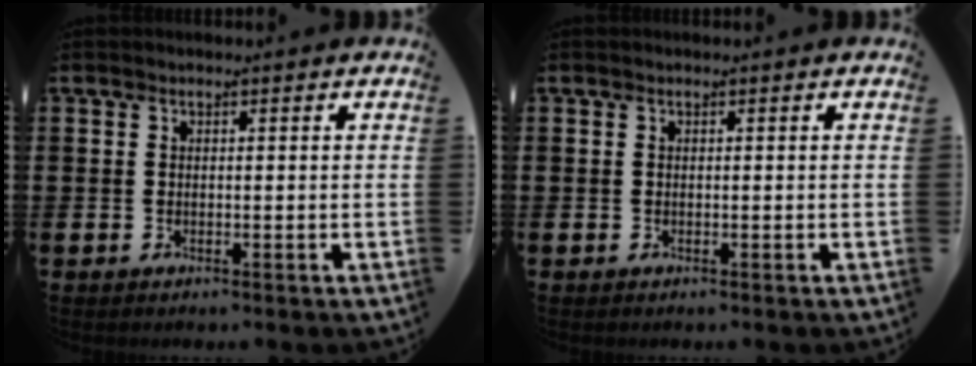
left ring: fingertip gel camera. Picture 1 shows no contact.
{"total": 0.0}